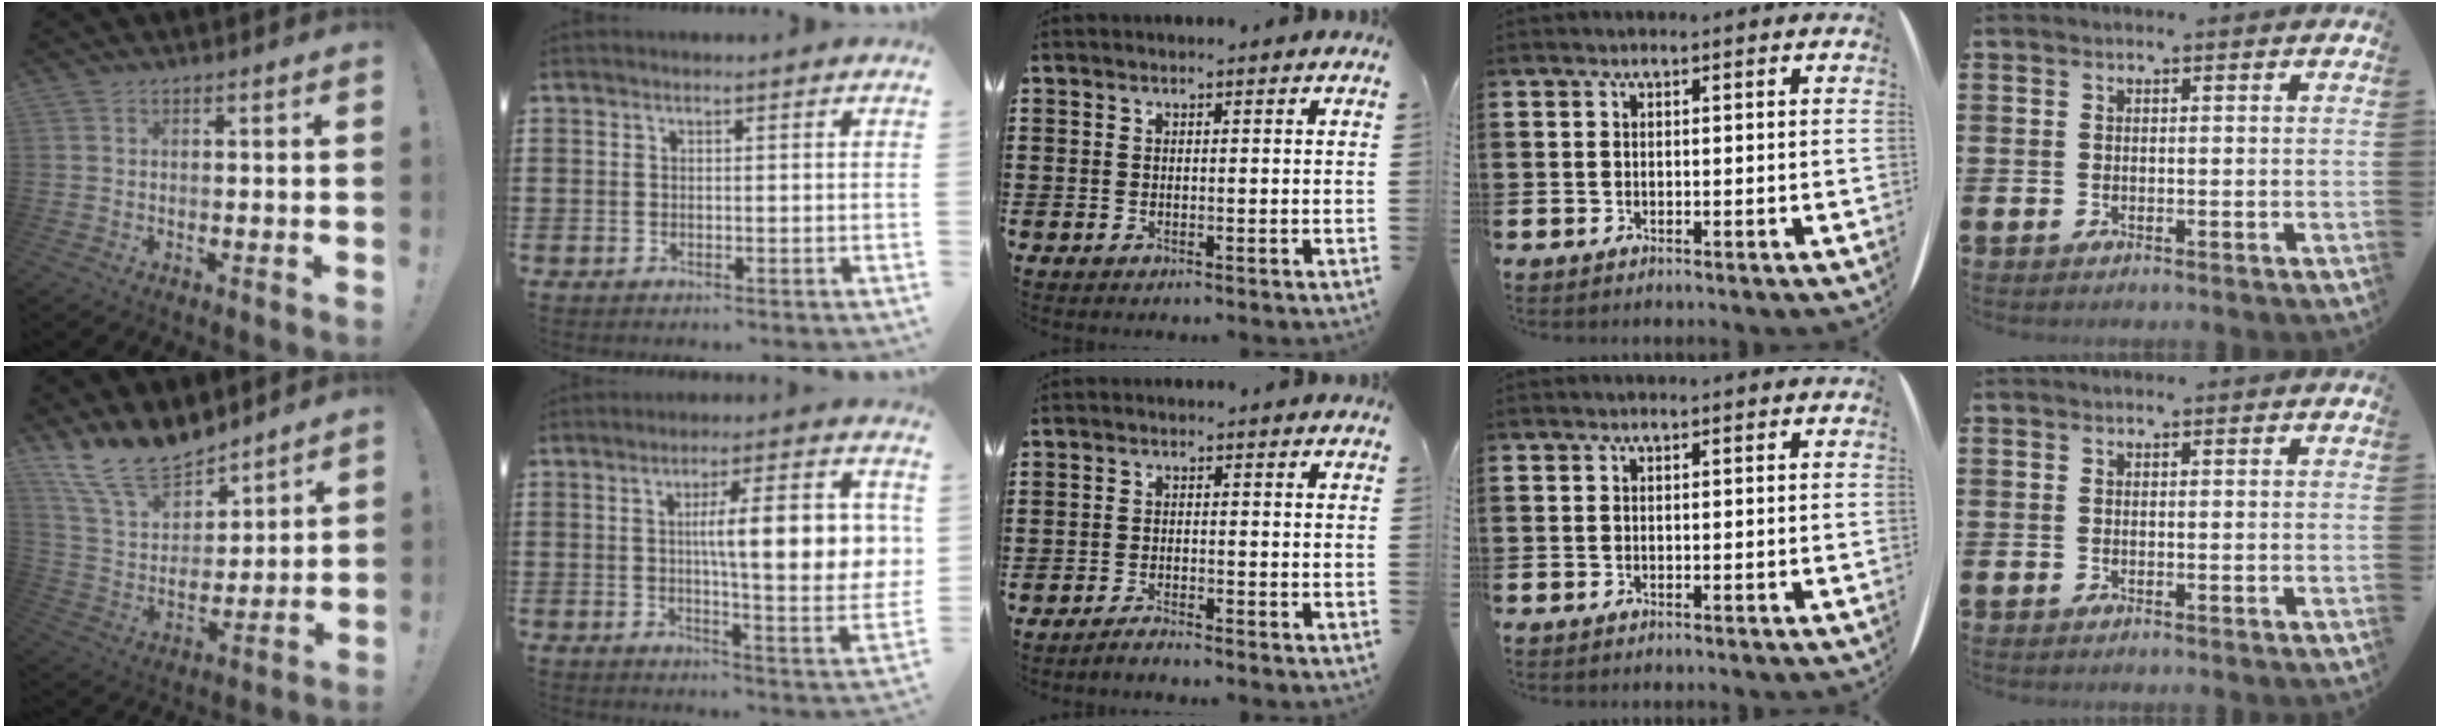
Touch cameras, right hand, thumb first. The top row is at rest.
{"thumb": {"total": 17.2, "force": [13.9, 7.8, 6.4], "torque": [-0.138, -0.105, 0.263]}, "index": {"total": 12.3, "force": [2.0, 2.6, 11.8], "torque": [-0.192, 0.004, 0.026]}, "middle": {"total": 1.7, "force": [-1.6, -0.1, 0.5], "torque": [-0.009, 0.001, -0.031]}}